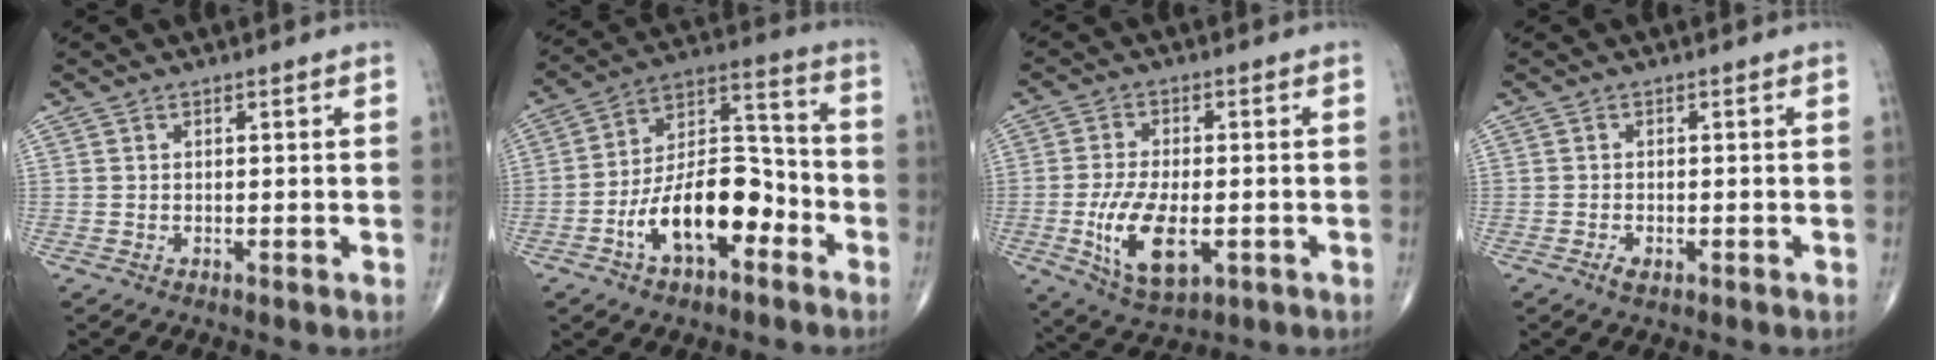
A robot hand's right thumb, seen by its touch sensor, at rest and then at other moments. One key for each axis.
{"total": 16.8, "fx": -6.7, "fy": 8.7, "fz": 12.7, "tx": -0.191, "ty": 0.060, "tz": -0.119}
{"total": 11.8, "fx": -2.9, "fy": 5.7, "fz": 9.9, "tx": -0.184, "ty": -0.006, "tz": -0.041}
{"total": 1.7, "fx": -0.8, "fy": 0.9, "fz": 1.2, "tx": -0.023, "ty": 0.001, "tz": -0.015}